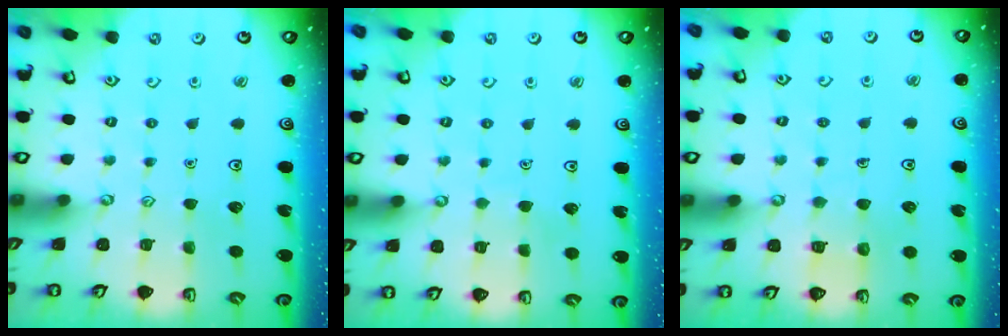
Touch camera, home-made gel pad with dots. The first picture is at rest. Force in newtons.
{"total": 2.7, "press": 2.7, "slide": 0.2}
{"total": 5.6, "press": 5.6, "slide": 0.4}